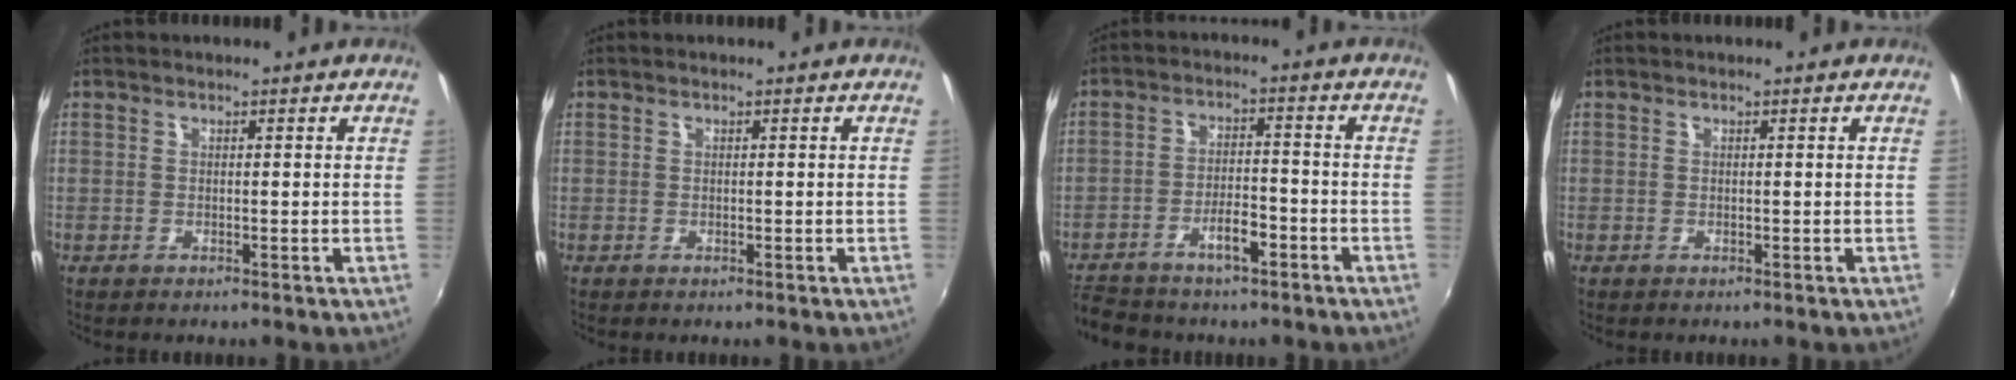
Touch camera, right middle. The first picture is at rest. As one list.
[{"total": 0.0}, {"total": 7.9, "force": [-6.0, 3.2, 4.0], "torque": [-0.088, 0.009, -0.104]}, {"total": 0.0}]